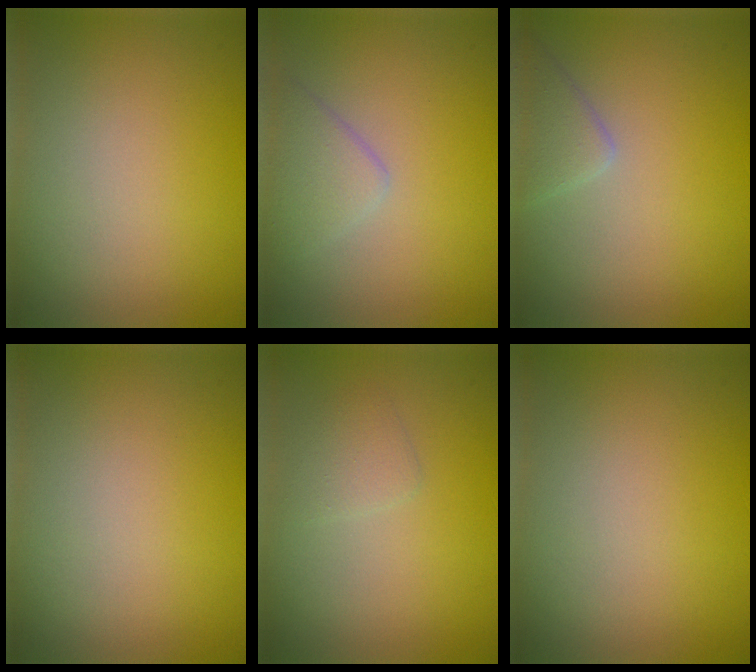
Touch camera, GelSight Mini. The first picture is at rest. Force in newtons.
{"total": 2.1, "press": 2.1, "slide": 0.1}
{"total": 2.2, "press": 2.2, "slide": 0.1}
{"total": 0.0}
{"total": 1.4, "press": 1.4, "slide": 0.1}
{"total": 0.0}